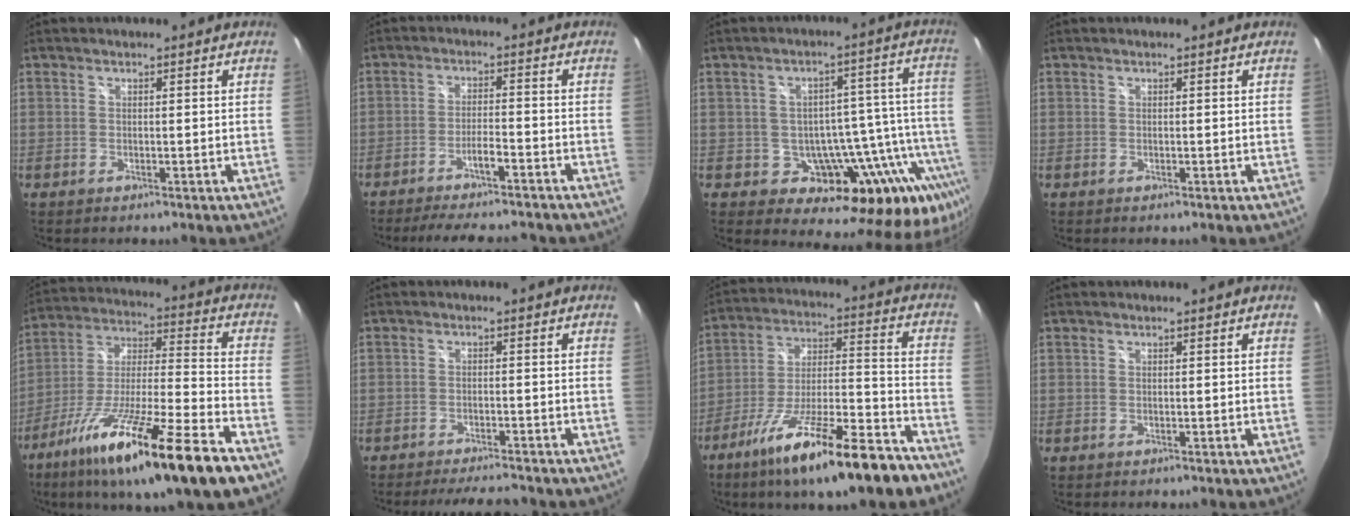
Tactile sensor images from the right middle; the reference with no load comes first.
{"total": 12.1, "force": [-10.8, 1.2, 5.3], "torque": [-0.113, -0.001, -0.162]}
{"total": 18.4, "force": [-8.6, 11.6, 11.3], "torque": [-0.137, 0.014, -0.102]}
{"total": 0.0}
{"total": 25.1, "force": [-15.1, 2.7, 19.8], "torque": [-0.342, -0.048, -0.257]}
{"total": 8.2, "force": [-7.4, 1.2, 3.1], "torque": [-0.071, -0.005, -0.108]}
{"total": 23.1, "force": [-15.9, 4.6, 16.1], "torque": [-0.271, -0.027, -0.249]}
{"total": 0.0}